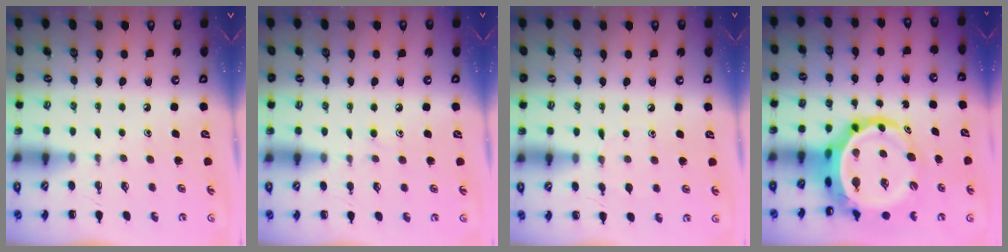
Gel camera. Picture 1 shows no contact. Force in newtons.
{"total": 6.8, "press": 6.5, "slide": 1.8}
{"total": 5.2, "press": 4.9, "slide": 1.7}
{"total": 9.5, "press": 9.1, "slide": 2.7}